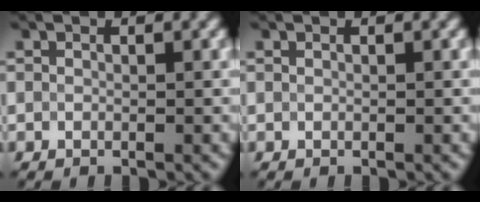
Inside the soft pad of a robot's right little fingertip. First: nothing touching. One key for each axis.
{"total": 0.0}